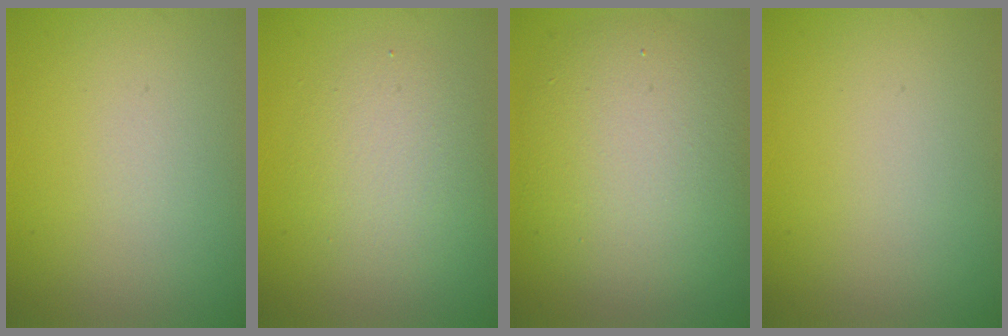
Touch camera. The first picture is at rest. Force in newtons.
{"total": 3.5, "press": 3.4, "slide": 0.4}
{"total": 8.7, "press": 8.7, "slide": 0.6}
{"total": 0.0}